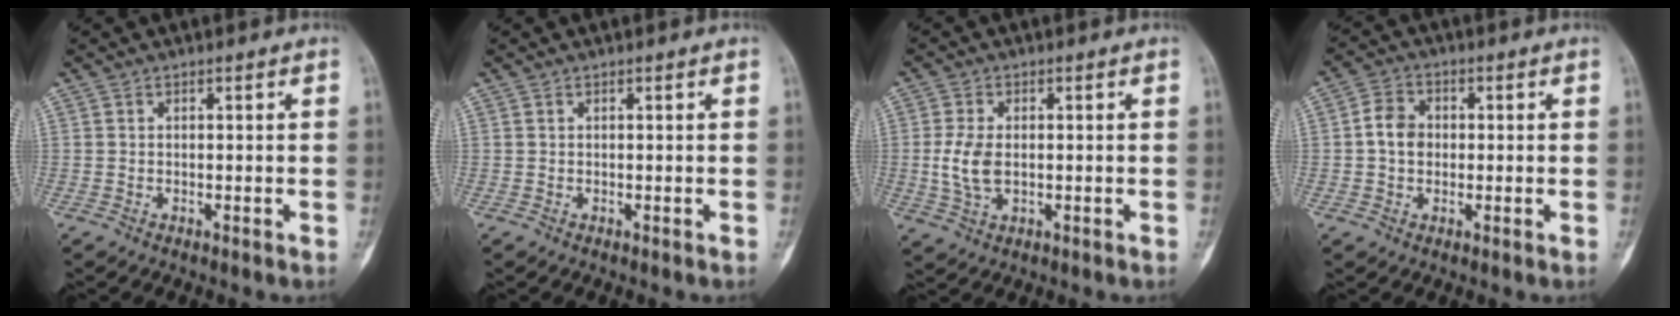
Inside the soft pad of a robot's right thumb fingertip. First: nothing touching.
{"total": 0.0}
{"total": 5.9, "force": [-0.1, 3.5, 4.8], "torque": [-0.106, -0.002, 0.000]}
{"total": 5.2, "force": [0.0, 4.1, 3.1], "torque": [-0.043, 0.013, -0.006]}